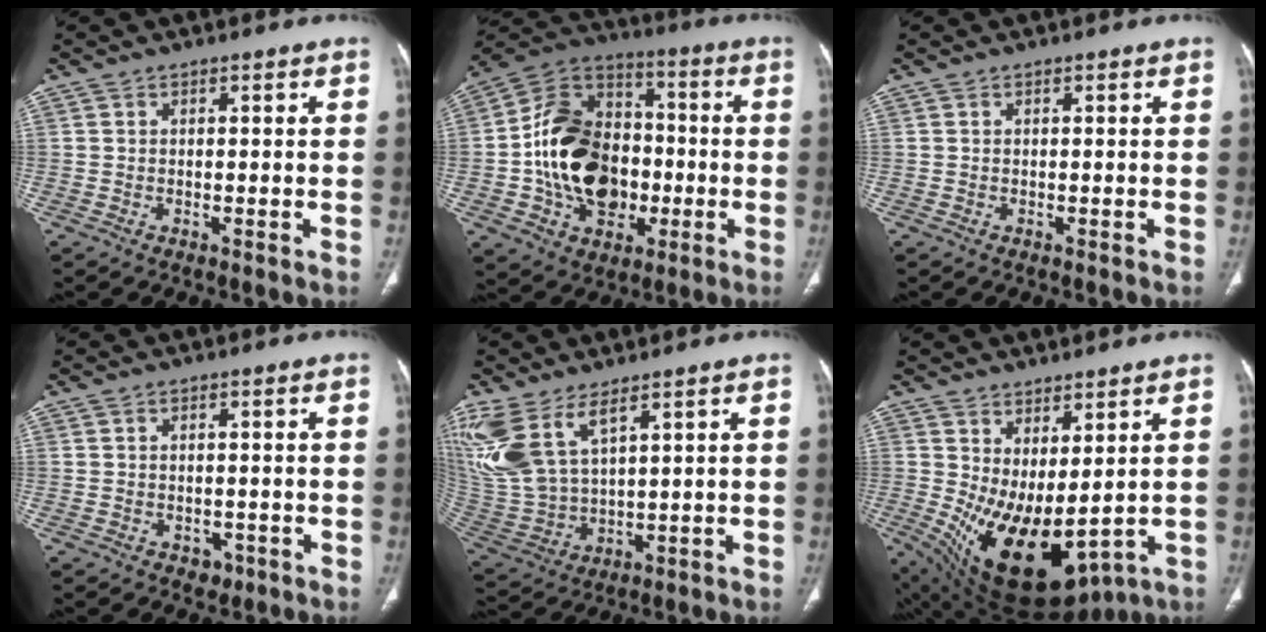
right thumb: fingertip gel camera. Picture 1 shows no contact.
{"total": 22.2, "force": [-2.9, 16.2, 14.9], "torque": [-0.219, 0.032, -0.044]}
{"total": 0.0}
{"total": 2.4, "force": [-1.1, 1.9, 1.0], "torque": [-0.004, 0.005, -0.008]}
{"total": 14.2, "force": [8.0, 6.3, 9.9], "torque": [-0.225, -0.027, 0.185]}
{"total": 16.1, "force": [-0.3, 7.7, 14.2], "torque": [-0.240, -0.026, 0.034]}